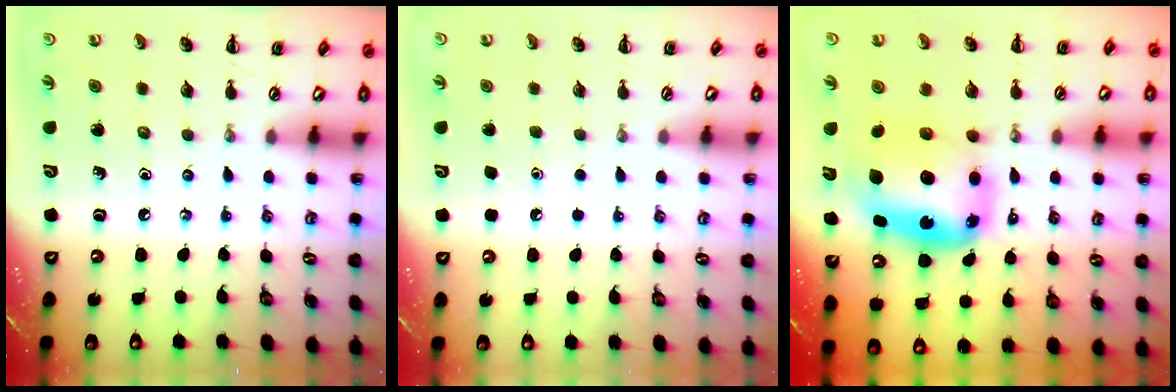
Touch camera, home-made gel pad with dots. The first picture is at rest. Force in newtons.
{"total": 1.7, "press": 1.6, "slide": 0.1}
{"total": 9.9, "press": 9.5, "slide": 2.7}